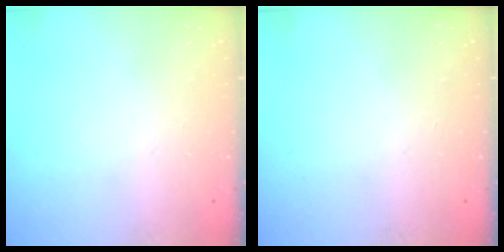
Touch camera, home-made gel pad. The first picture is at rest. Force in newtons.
{"total": 0.0}